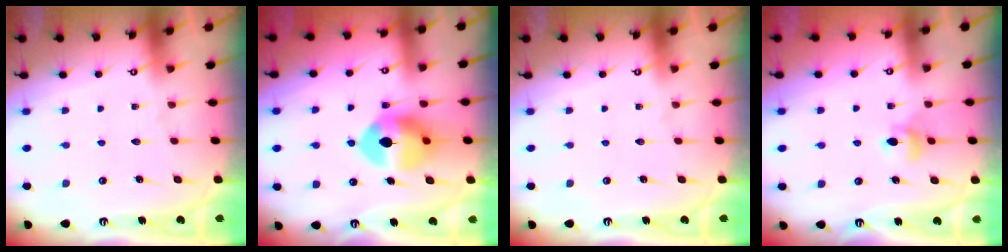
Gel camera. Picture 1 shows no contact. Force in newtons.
{"total": 9.8, "press": 9.7, "slide": 1.3}
{"total": 0.0}
{"total": 5.5, "press": 5.4, "slide": 0.6}